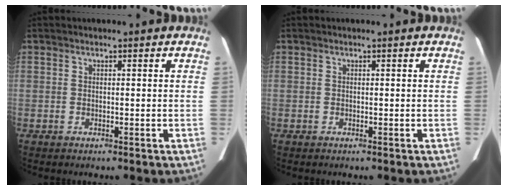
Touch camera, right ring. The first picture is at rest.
{"total": 0.0}